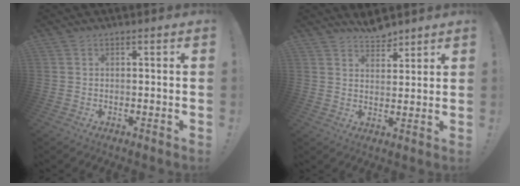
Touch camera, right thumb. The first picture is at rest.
{"total": 5.2, "force": [4.8, 1.7, 1.1], "torque": [-0.012, -0.034, 0.087]}